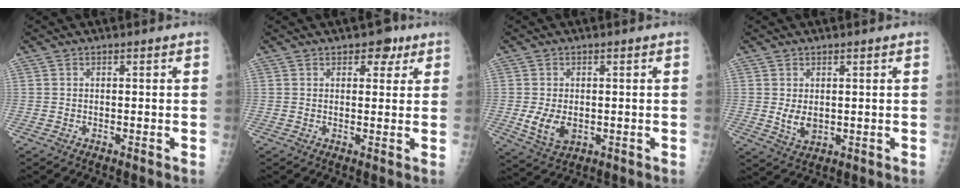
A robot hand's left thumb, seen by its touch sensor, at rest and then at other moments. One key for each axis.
{"total": 4.1, "fx": 2.4, "fy": 2.5, "fz": 2.2, "tx": -0.002, "ty": -0.008, "tz": 0.028}
{"total": 5.5, "fx": -0.5, "fy": 3.6, "fz": 4.1, "tx": -0.072, "ty": -0.012, "tz": 0.000}
{"total": 4.2, "fx": 0.9, "fy": 2.4, "fz": 3.3, "tx": -0.049, "ty": -0.015, "tz": 0.024}